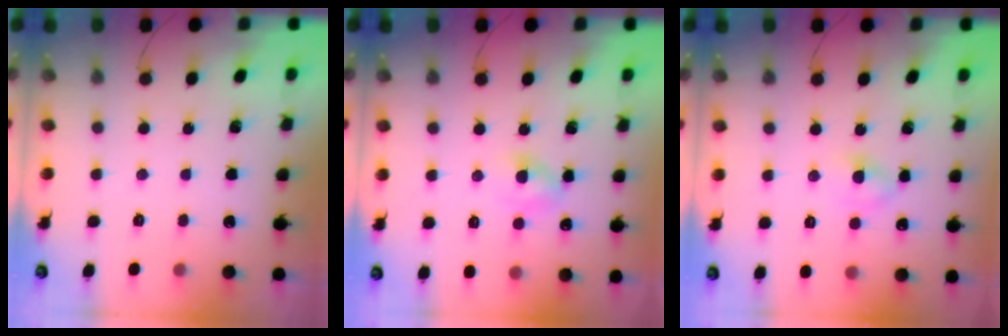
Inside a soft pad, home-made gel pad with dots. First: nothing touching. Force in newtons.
{"total": 2.7, "press": 2.5, "slide": 1.1}
{"total": 4.3, "press": 4.0, "slide": 1.5}